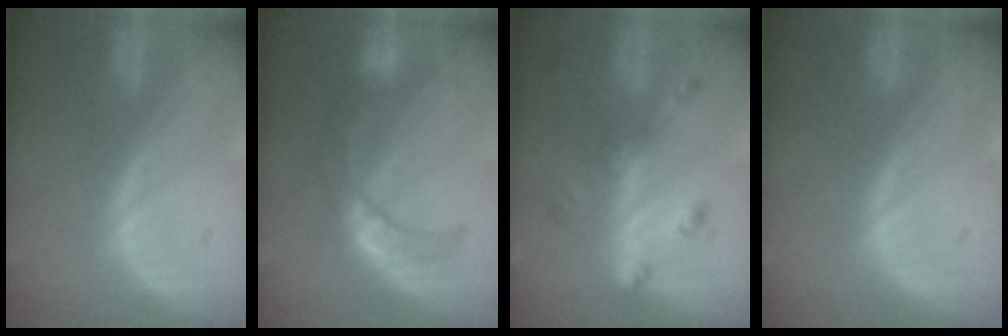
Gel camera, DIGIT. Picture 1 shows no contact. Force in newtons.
{"total": 7.1, "press": 7.0, "slide": 1.5}
{"total": 4.9, "press": 4.4, "slide": 2.2}
{"total": 0.0}